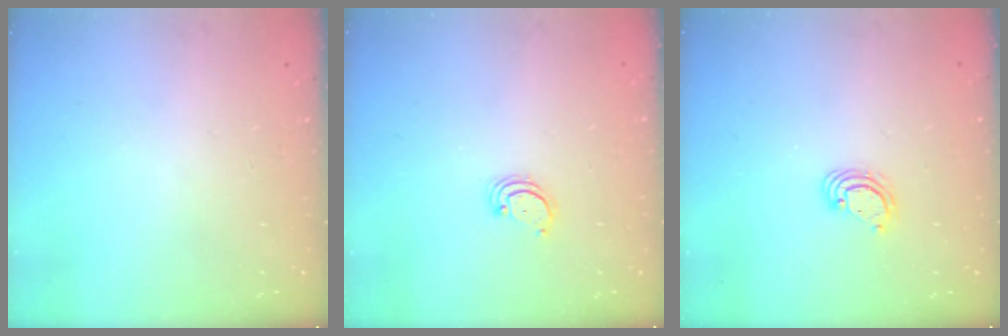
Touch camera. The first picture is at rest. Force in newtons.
{"total": 2.5, "press": 2.5, "slide": 0.3}
{"total": 4.0, "press": 3.9, "slide": 0.3}